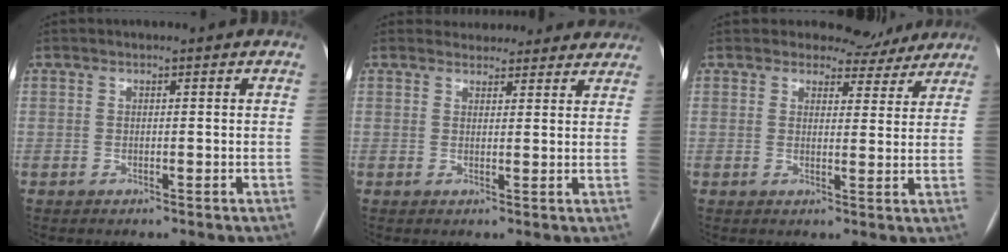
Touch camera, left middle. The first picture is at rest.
{"total": 12.8, "force": [11.9, 4.6, 1.3], "torque": [0.010, 0.014, 0.125]}
{"total": 6.5, "force": [5.9, 2.8, 0.0], "torque": [0.013, -0.006, 0.056]}